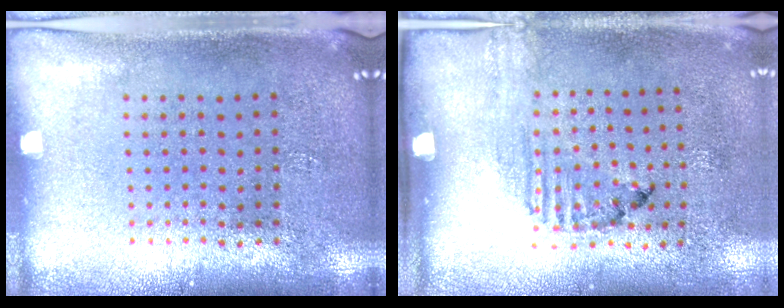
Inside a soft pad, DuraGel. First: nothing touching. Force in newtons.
{"total": 1.6, "press": 1.1, "slide": 1.2}